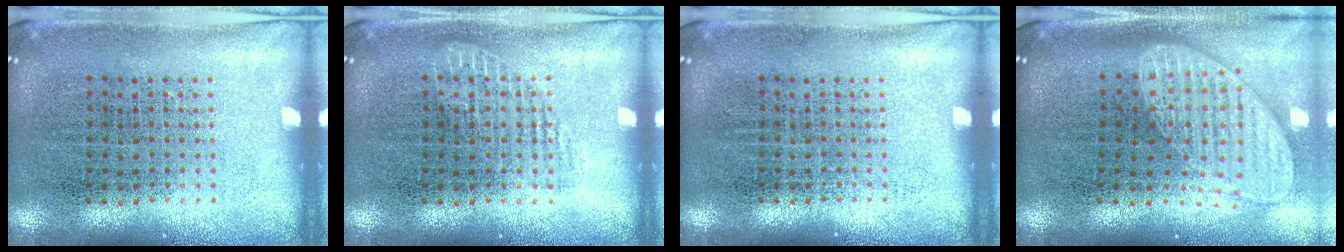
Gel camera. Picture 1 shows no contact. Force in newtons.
{"total": 1.3, "press": 1.2, "slide": 0.4}
{"total": 0.0}
{"total": 2.0, "press": 1.6, "slide": 1.2}